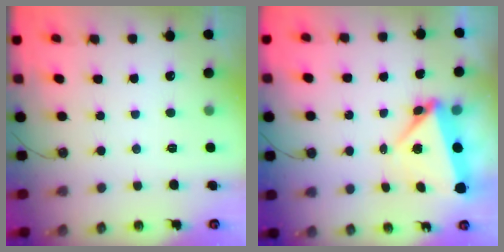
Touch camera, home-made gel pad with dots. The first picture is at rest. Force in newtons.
{"total": 5.9, "press": 5.9, "slide": 0.3}